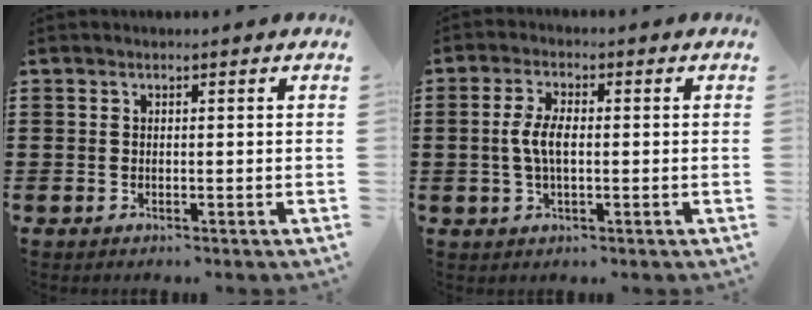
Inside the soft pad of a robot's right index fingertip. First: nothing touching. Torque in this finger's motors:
{"motor_torque": [1.28, -0.02, 0.65, 0.19]}